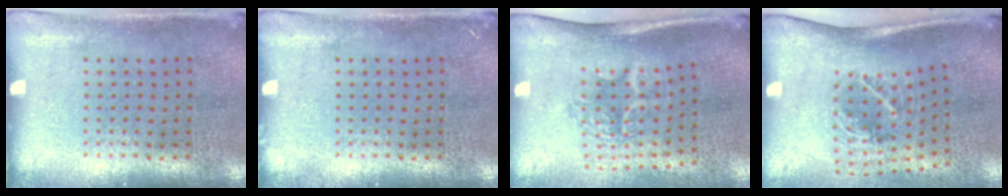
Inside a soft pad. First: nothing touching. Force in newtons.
{"total": 0.6, "press": 0.6, "slide": 0.2}
{"total": 1.8, "press": 1.2, "slide": 1.4}
{"total": 2.0, "press": 1.3, "slide": 1.6}